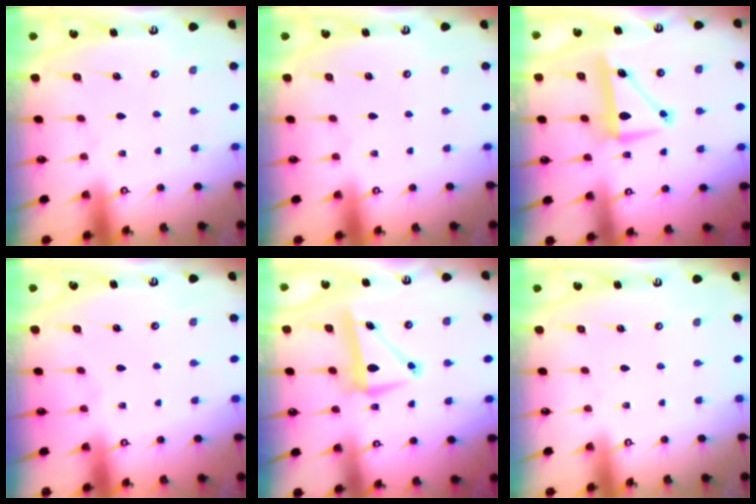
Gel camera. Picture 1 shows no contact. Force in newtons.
{"total": 0.0}
{"total": 7.3, "press": 6.9, "slide": 2.4}
{"total": 0.0}
{"total": 8.0, "press": 7.9, "slide": 1.4}
{"total": 0.0}